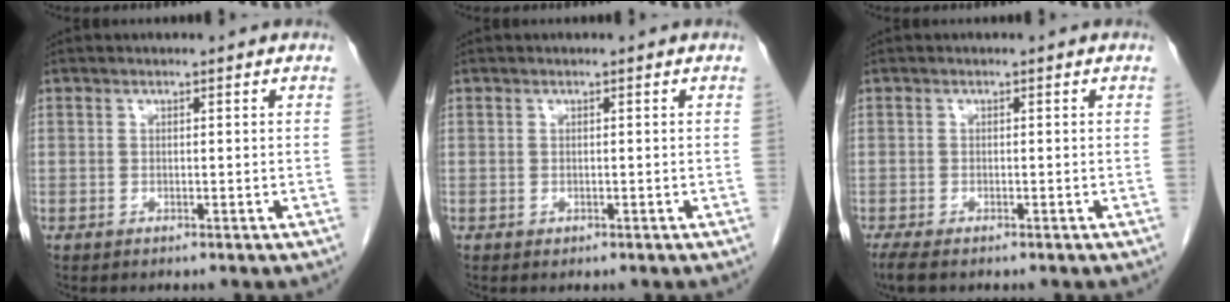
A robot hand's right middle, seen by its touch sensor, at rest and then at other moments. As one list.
[{"total": 0.0}, {"total": 3.1, "force": [-2.3, 0.9, 1.8], "torque": [-0.038, -0.012, -0.036]}]